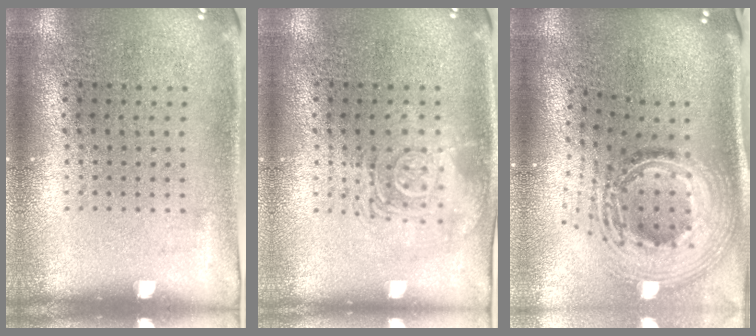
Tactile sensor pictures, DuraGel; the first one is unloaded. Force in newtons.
{"total": 2.8, "press": 2.8, "slide": 0.4}
{"total": 2.9, "press": 2.0, "slide": 2.1}